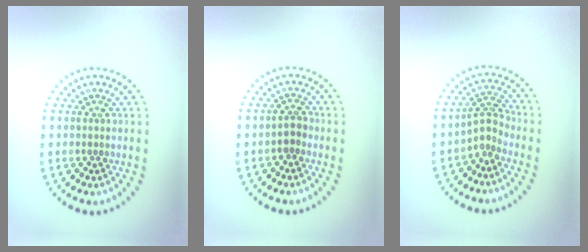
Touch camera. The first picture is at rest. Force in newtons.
{"total": 1.2, "press": 1.1, "slide": 0.6}
{"total": 2.3, "press": 1.5, "slide": 1.7}